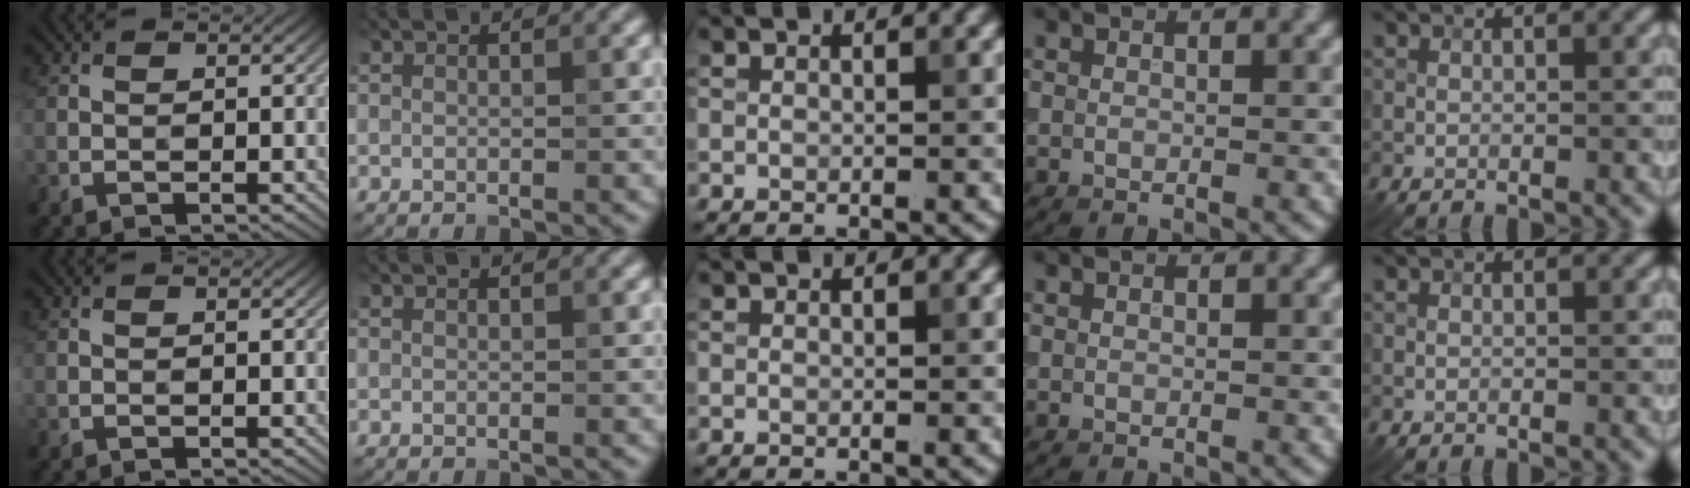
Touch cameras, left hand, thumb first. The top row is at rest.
{}